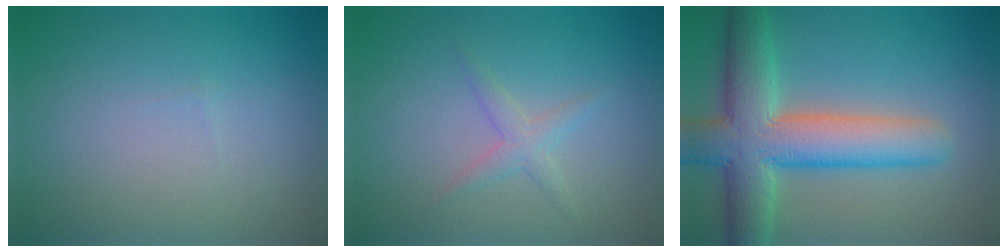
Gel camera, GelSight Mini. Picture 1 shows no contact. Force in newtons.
{"total": 1.6, "press": 1.6, "slide": 0.1}
{"total": 8.9, "press": 8.9, "slide": 0.5}